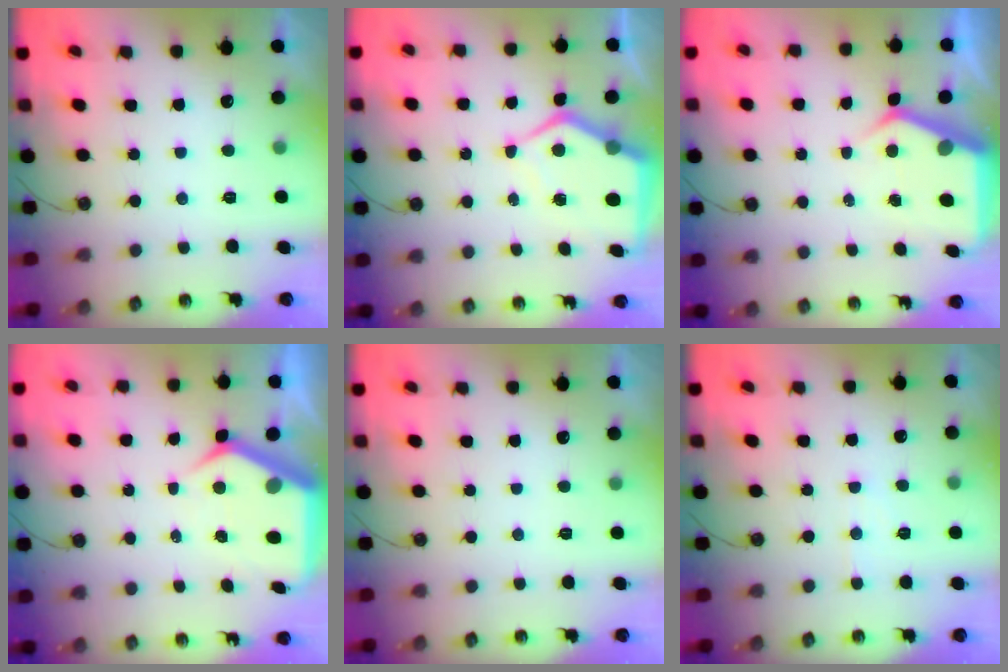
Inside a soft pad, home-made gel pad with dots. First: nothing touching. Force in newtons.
{"total": 9.4, "press": 9.4, "slide": 1.1}
{"total": 5.6, "press": 5.6, "slide": 0.6}
{"total": 9.4, "press": 9.3, "slide": 1.3}
{"total": 0.0}
{"total": 4.1, "press": 4.0, "slide": 0.6}